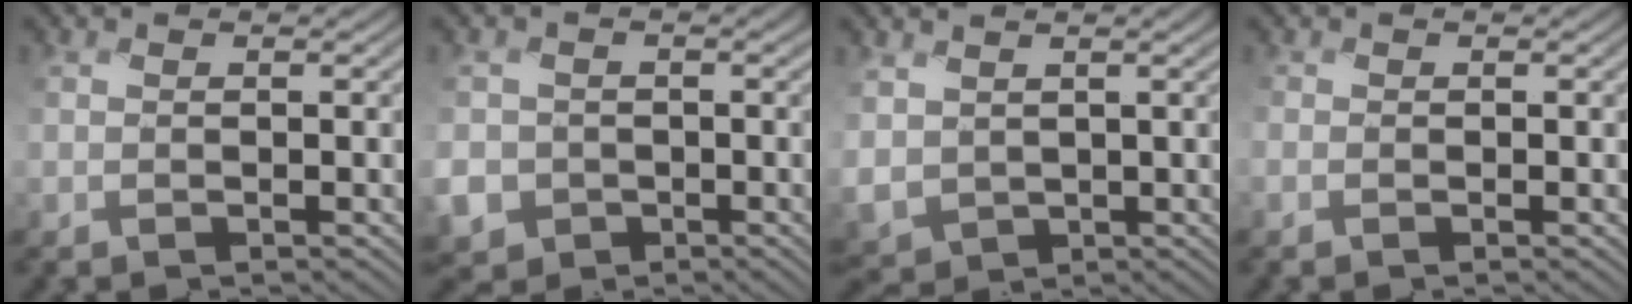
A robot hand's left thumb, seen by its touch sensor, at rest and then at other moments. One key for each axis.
{"total": 7.3, "fx": -2.5, "fy": 6.9, "fz": 0.6, "tx": -0.053, "ty": -0.039, "tz": -0.068}
{"total": 3.3, "fx": 0.8, "fy": 2.9, "fz": 1.4, "tx": -0.069, "ty": -0.018, "tz": 0.010}
{"total": 0.7, "fx": -0.4, "fy": -0.1, "fz": -0.5, "tx": 0.014, "ty": -0.004, "tz": -0.008}